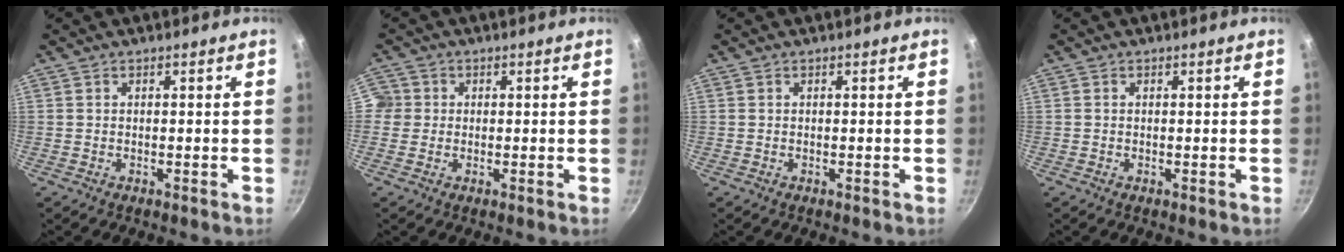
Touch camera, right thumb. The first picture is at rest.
{"total": 3.3, "force": [-0.1, 3.2, 0.6], "torque": [0.015, 0.005, -0.009]}
{"total": 0.0}
{"total": 0.0}